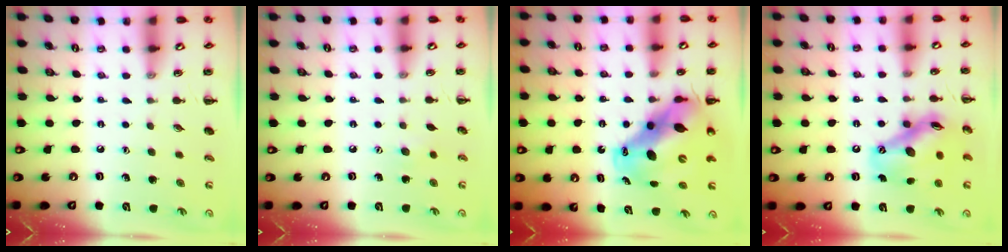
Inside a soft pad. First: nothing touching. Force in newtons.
{"total": 2.9, "press": 2.8, "slide": 0.7}
{"total": 16.2, "press": 15.7, "slide": 4.2}
{"total": 15.3, "press": 14.9, "slide": 3.4}